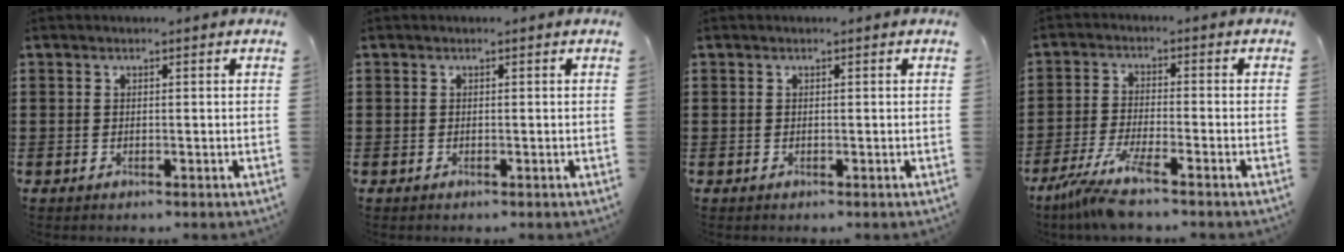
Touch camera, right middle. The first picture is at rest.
{"total": 0.0}
{"total": 0.0}
{"total": 6.6, "force": [-5.2, -0.3, 4.0], "torque": [-0.099, -0.026, -0.102]}